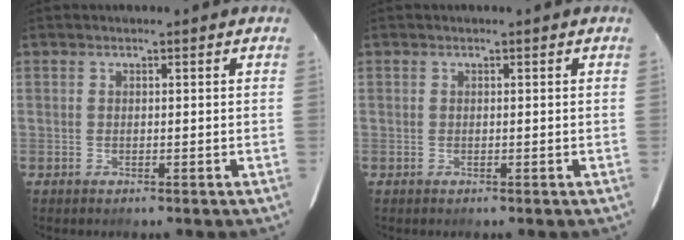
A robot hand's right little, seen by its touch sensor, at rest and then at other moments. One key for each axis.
{"total": 0.0}